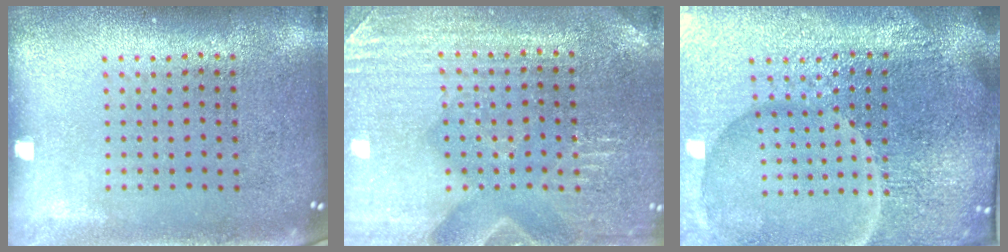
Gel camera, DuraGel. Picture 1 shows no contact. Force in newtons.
{"total": 3.1, "press": 3.1, "slide": 0.5}
{"total": 7.2, "press": 6.4, "slide": 3.4}